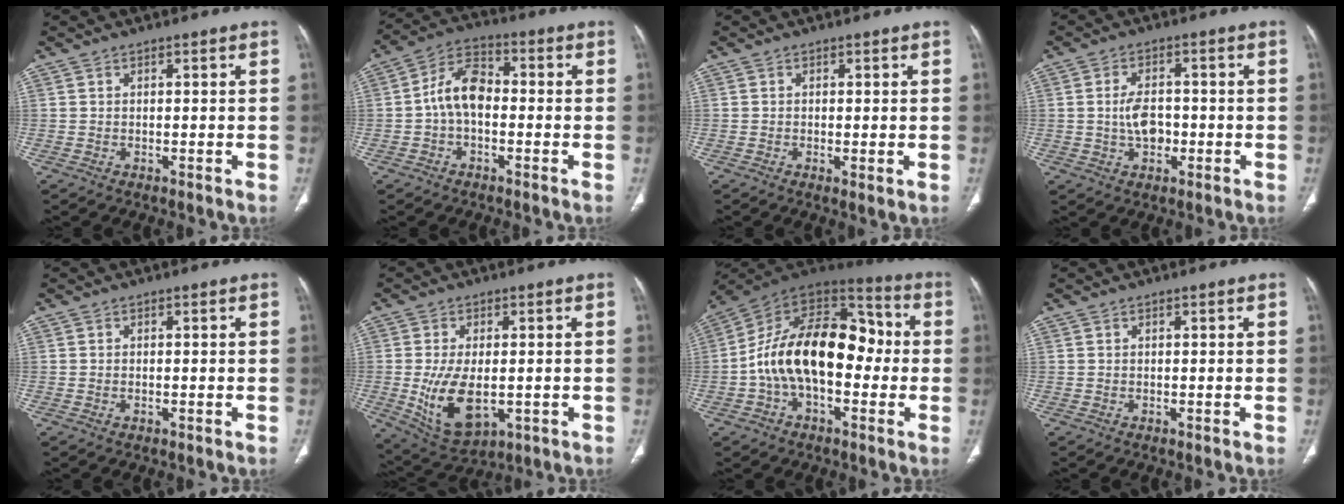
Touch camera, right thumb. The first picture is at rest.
{"total": 8.5, "force": [-0.9, 5.3, 6.6], "torque": [-0.111, 0.029, -0.029]}
{"total": 1.4, "force": [-0.1, 0.3, 1.4], "torque": [-0.029, -0.009, -0.003]}
{"total": 5.4, "force": [-0.6, 3.5, 4.1], "torque": [-0.066, 0.011, -0.007]}
{"total": 0.0}
{"total": 11.3, "force": [-1.7, 6.2, 9.3], "torque": [-0.167, -0.013, -0.011]}
{"total": 21.8, "force": [-1.6, 13.0, 17.4], "torque": [-0.275, 0.050, -0.034]}
{"total": 0.0}